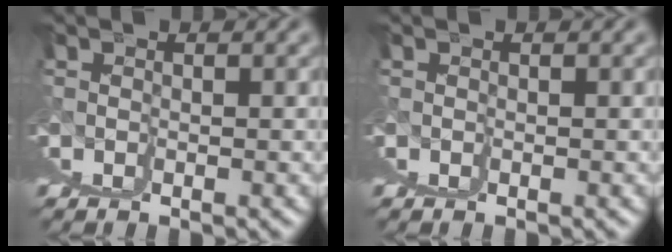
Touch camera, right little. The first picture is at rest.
{"total": 0.0}